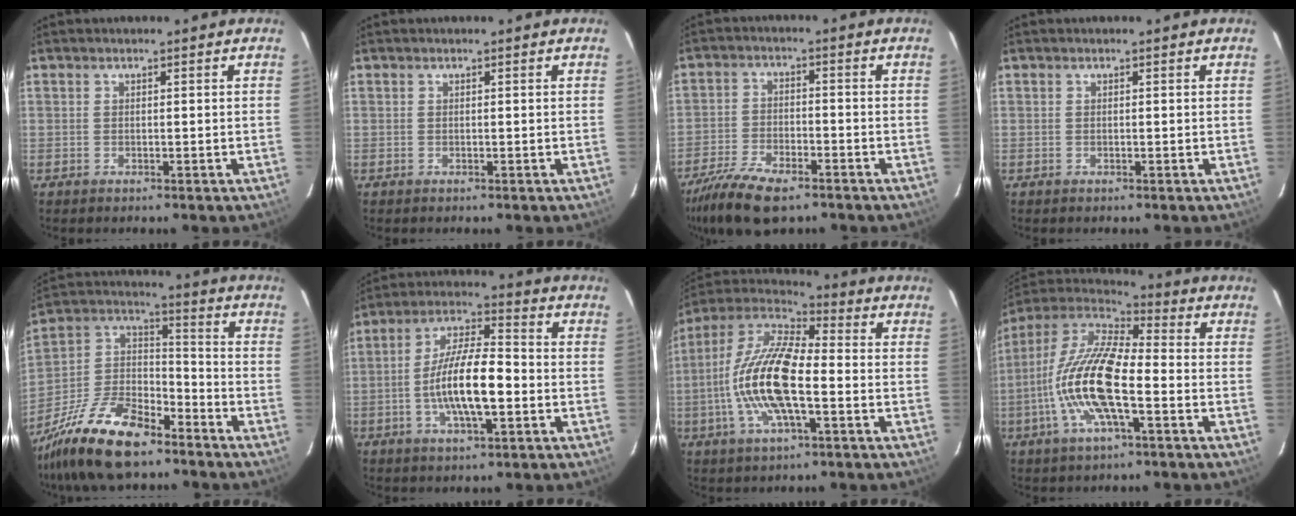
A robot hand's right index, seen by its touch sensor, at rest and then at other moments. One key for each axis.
{"total": 0.0}
{"total": 12.8, "fx": -9.5, "fy": 4.7, "fz": 7.2, "tx": -0.176, "ty": -0.024, "tz": -0.177}
{"total": 0.0}
{"total": 19.7, "fx": -13.7, "fy": 8.3, "fz": 11.4, "tx": -0.249, "ty": 0.007, "tz": -0.248}
{"total": 12.9, "fx": -2.9, "fy": 3.6, "fz": 12.1, "tx": -0.234, "ty": 0.004, "tz": -0.056}
{"total": 17.1, "fx": -3.5, "fy": 5.8, "fz": 15.7, "tx": -0.315, "ty": 0.001, "tz": -0.079}
{"total": 17.4, "fx": -4.6, "fy": 5.2, "fz": 16.0, "tx": -0.321, "ty": -0.003, "tz": -0.100}